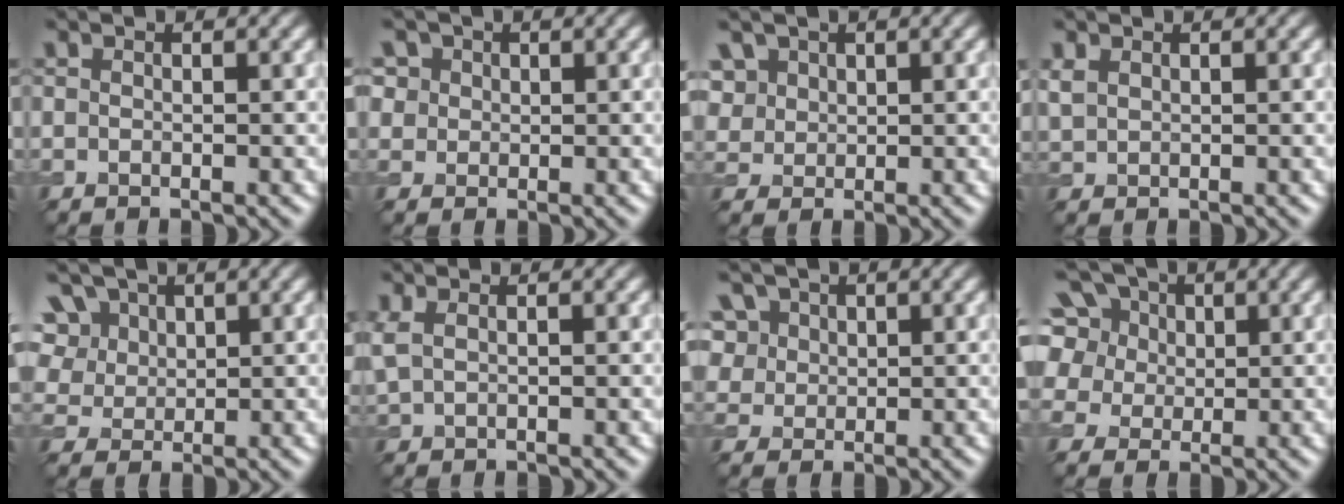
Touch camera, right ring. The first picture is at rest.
{"total": 4.4, "force": [2.2, 3.4, 1.7], "torque": [-0.047, 0.008, 0.031]}
{"total": 4.1, "force": [2.1, 3.0, 1.7], "torque": [-0.065, 0.011, 0.052]}
{"total": 1.1, "force": [0.6, 0.7, 0.6], "torque": [-0.020, -0.001, 0.018]}
{"total": 7.9, "force": [4.0, 5.8, 3.6], "torque": [-0.088, 0.019, 0.059]}
{"total": 1.6, "force": [0.8, 0.7, 1.2], "torque": [-0.028, 0.003, 0.018]}
{"total": 6.8, "force": [3.3, 5.2, 2.9], "torque": [-0.076, 0.017, 0.050]}
{"total": 10.6, "force": [4.8, 8.1, 4.8], "torque": [-0.118, 0.032, 0.067]}